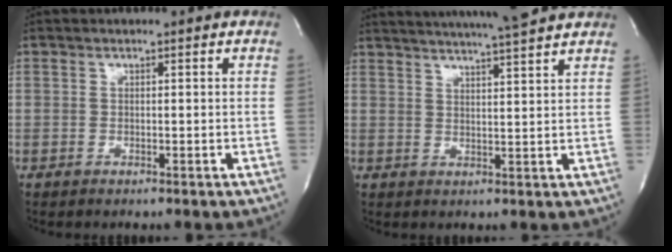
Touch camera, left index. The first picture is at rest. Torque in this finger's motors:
{"motor_torque": [0.46, -0.46, 0.32, 0.11]}